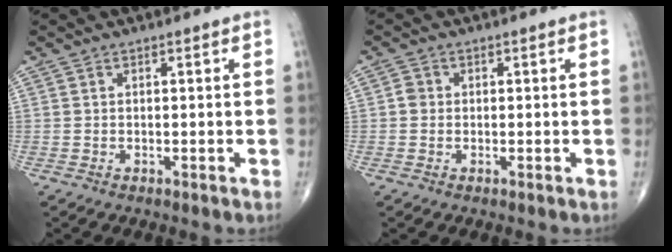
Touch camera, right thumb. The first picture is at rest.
{"total": 1.6, "force": [0.0, 1.5, 0.6], "torque": [-0.003, 0.004, -0.003]}